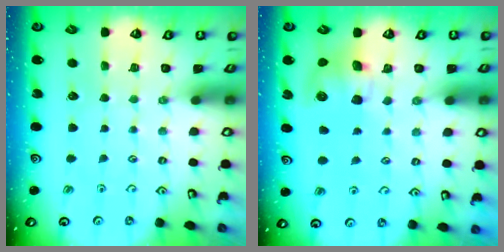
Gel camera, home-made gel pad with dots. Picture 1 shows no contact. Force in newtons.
{"total": 9.0, "press": 9.0, "slide": 1.0}